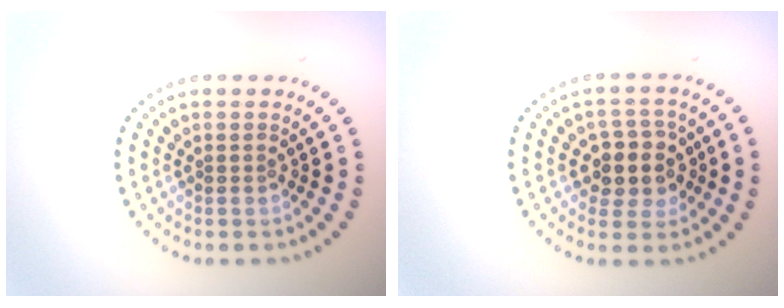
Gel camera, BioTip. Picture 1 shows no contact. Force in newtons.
{"total": 3.7, "press": 3.4, "slide": 1.4}